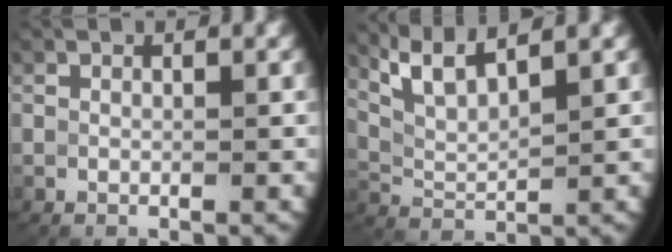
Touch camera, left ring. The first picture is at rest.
{"total": 6.0, "force": [3.6, 3.0, 3.7], "torque": [-0.092, -0.007, 0.067]}